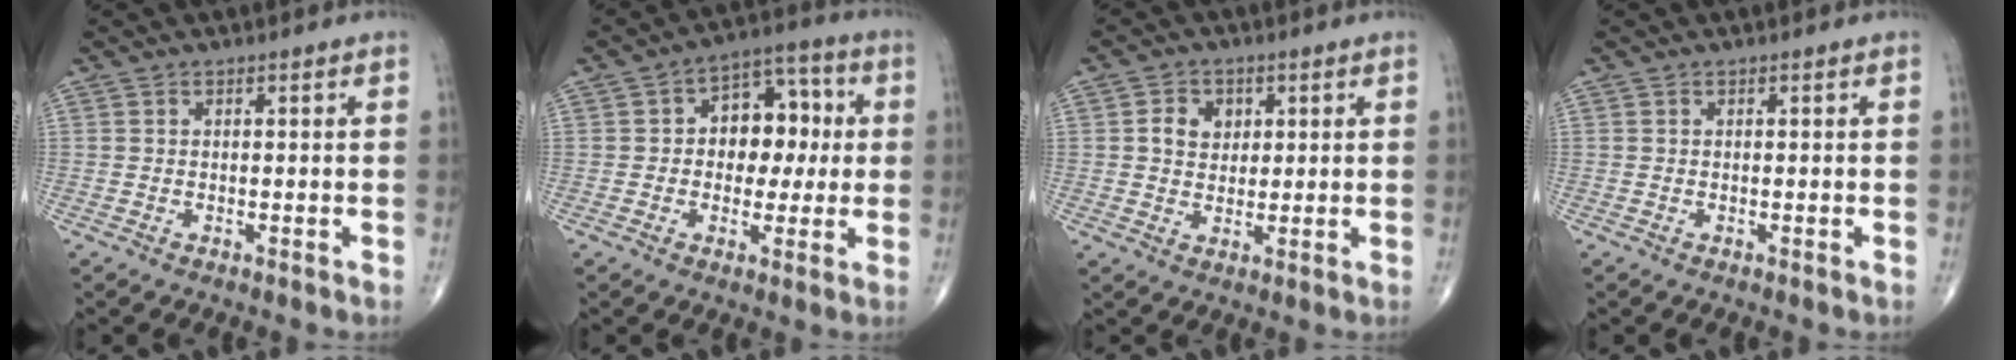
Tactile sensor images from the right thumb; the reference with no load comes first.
{"total": 11.5, "force": [1.0, 7.9, 8.2], "torque": [-0.070, 0.028, 0.008]}
{"total": 5.2, "force": [1.3, 4.2, 2.6], "torque": [-0.021, -0.002, 0.020]}
{"total": 0.0}